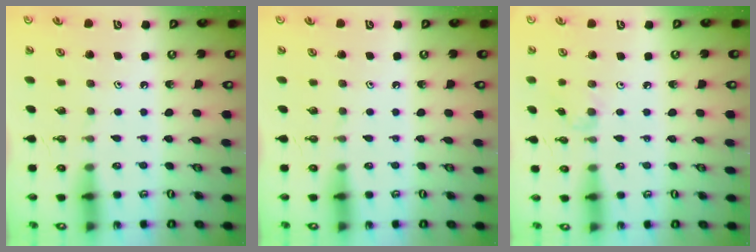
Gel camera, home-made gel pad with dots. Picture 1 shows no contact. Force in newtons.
{"total": 0.0}
{"total": 2.2, "press": 2.2, "slide": 0.4}